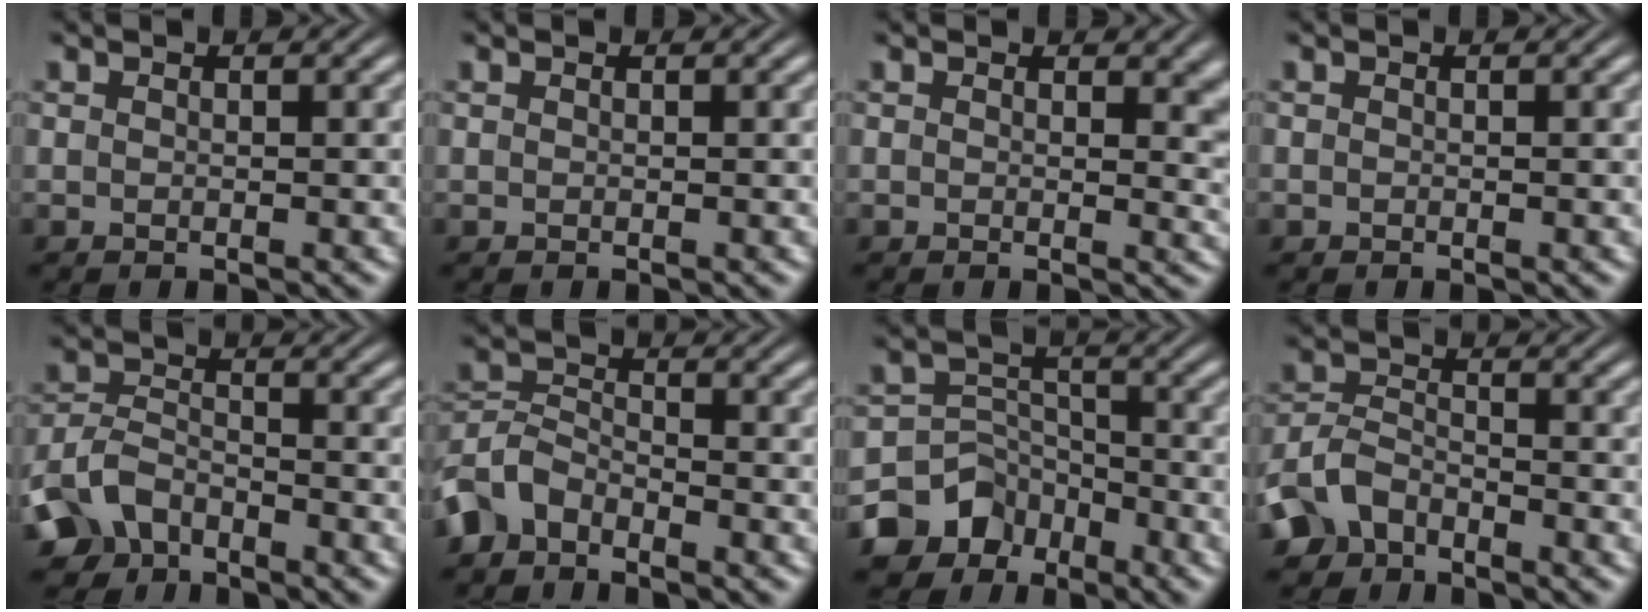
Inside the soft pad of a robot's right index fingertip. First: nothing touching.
{"total": 0.0}
{"total": 1.9, "force": [1.4, 0.7, 1.1], "torque": [-0.003, -0.009, 0.019]}
{"total": 0.0}
{"total": 6.7, "force": [-4.1, 4.8, 2.2], "torque": [-0.053, -0.029, -0.067]}
{"total": 5.2, "force": [-3.2, 3.8, 1.6], "torque": [-0.042, -0.019, -0.056]}
{"total": 9.4, "force": [-5.1, 7.2, 3.2], "torque": [-0.043, -0.033, -0.083]}
{"total": 6.1, "force": [-3.8, 4.4, 1.7], "torque": [-0.049, -0.022, -0.064]}